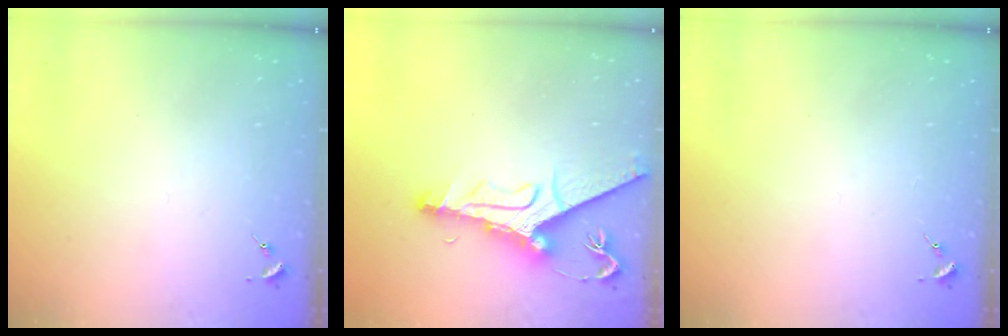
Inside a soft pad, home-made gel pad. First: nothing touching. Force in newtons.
{"total": 13.8, "press": 13.7, "slide": 1.5}
{"total": 0.0}